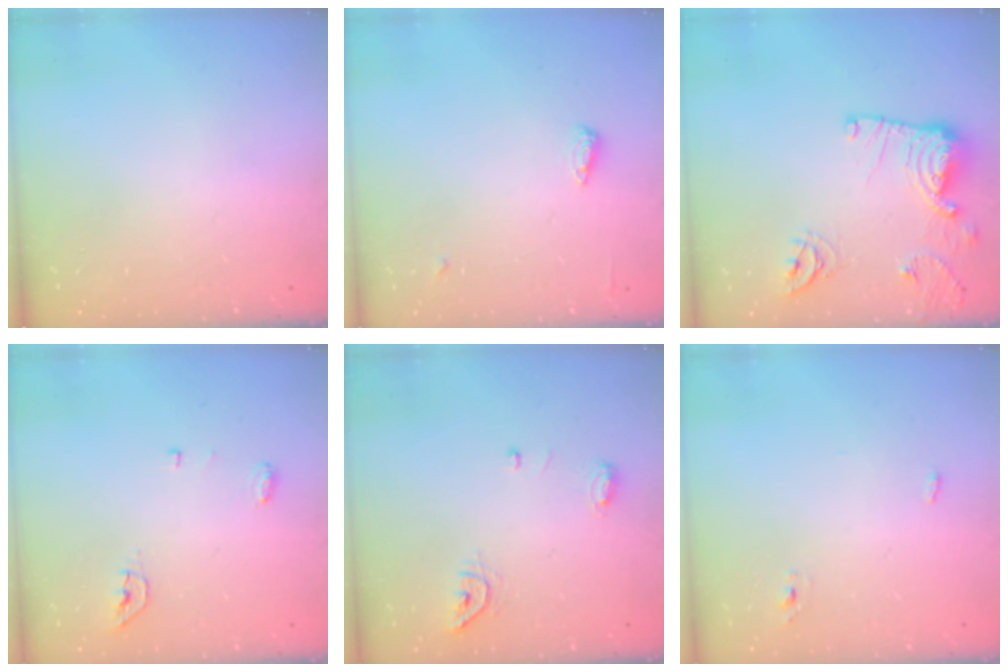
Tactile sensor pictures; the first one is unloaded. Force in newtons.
{"total": 5.5, "press": 5.4, "slide": 1.0}
{"total": 13.7, "press": 13.6, "slide": 1.4}
{"total": 4.3, "press": 4.2, "slide": 1.0}
{"total": 8.5, "press": 7.0, "slide": 4.8}
{"total": 2.7, "press": 2.6, "slide": 0.8}